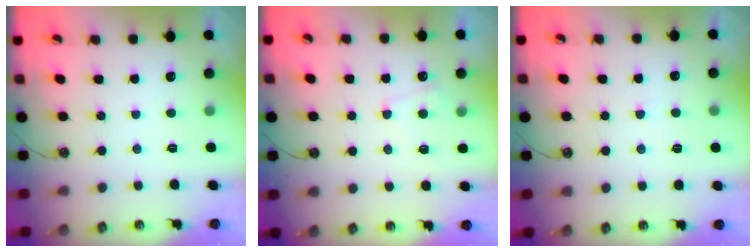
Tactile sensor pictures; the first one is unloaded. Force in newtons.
{"total": 3.2, "press": 3.2, "slide": 0.7}
{"total": 6.0, "press": 6.0, "slide": 0.3}